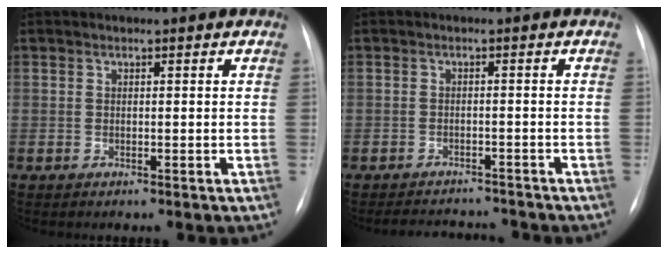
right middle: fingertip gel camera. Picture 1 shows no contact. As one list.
[{"total": 5.8, "force": [-5.6, 1.3, 0.6], "torque": [-0.009, 0.004, -0.075]}]